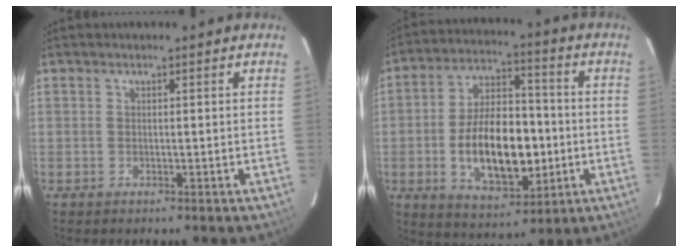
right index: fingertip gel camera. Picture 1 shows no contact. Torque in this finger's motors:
{"motor_torque": [1.39, -0.45, 1.06, 0.21]}